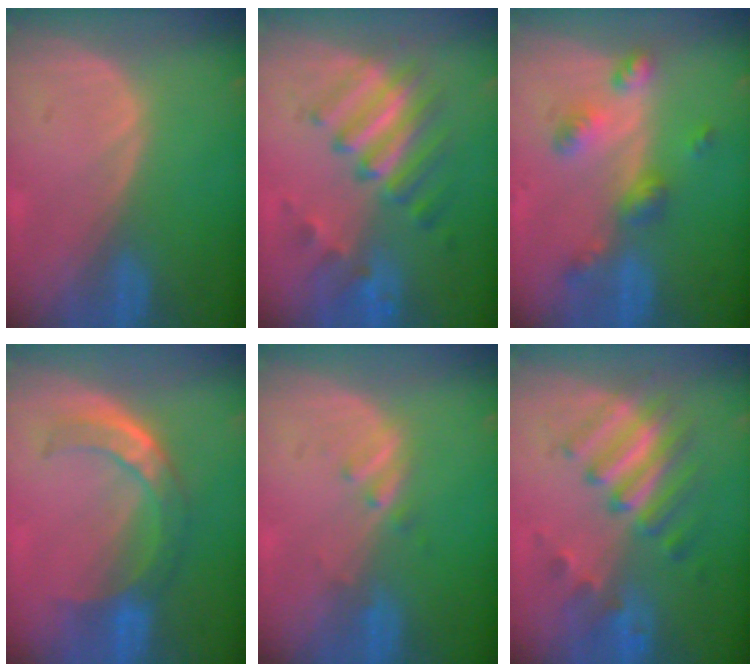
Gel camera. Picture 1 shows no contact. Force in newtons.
{"total": 8.0, "press": 7.9, "slide": 1.3}
{"total": 6.2, "press": 5.5, "slide": 3.0}
{"total": 7.9, "press": 6.6, "slide": 4.3}
{"total": 1.9, "press": 1.9, "slide": 0.3}
{"total": 7.5, "press": 7.5, "slide": 0.9}